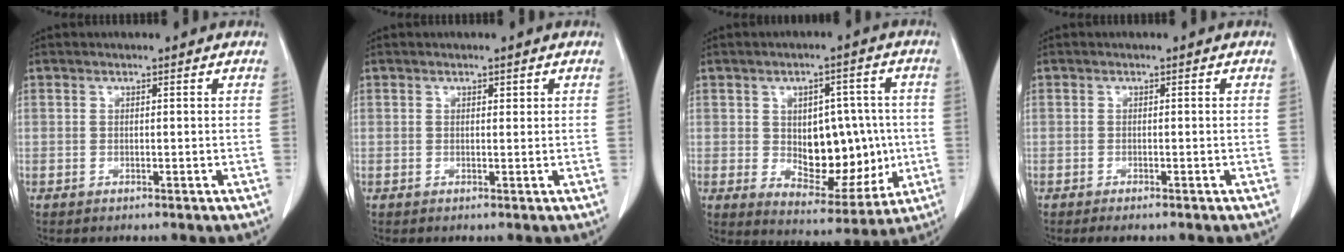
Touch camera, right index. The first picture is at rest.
{"total": 0.6, "force": [0.3, 0.3, 0.4], "torque": [-0.004, -0.001, 0.004]}
{"total": 13.1, "force": [-0.2, 7.6, 10.7], "torque": [-0.153, 0.012, 0.020]}
{"total": 1.9, "force": [-1.5, 0.2, 1.2], "torque": [-0.014, -0.005, -0.018]}